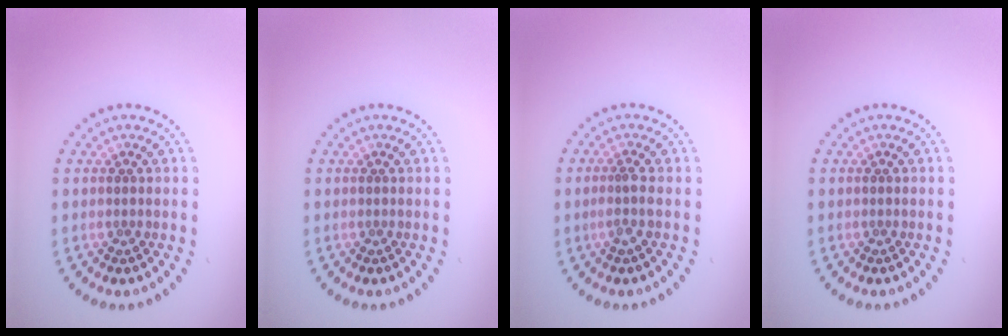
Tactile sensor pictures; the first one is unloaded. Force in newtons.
{"total": 0.0}
{"total": 1.4, "press": 1.0, "slide": 1.0}
{"total": 0.0}